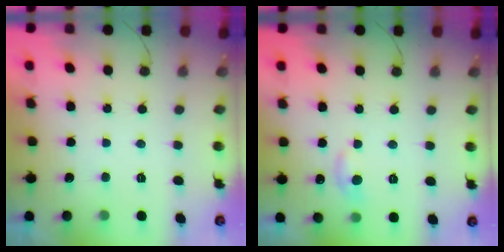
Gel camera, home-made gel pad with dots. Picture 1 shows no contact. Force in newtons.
{"total": 5.3, "press": 5.2, "slide": 0.7}